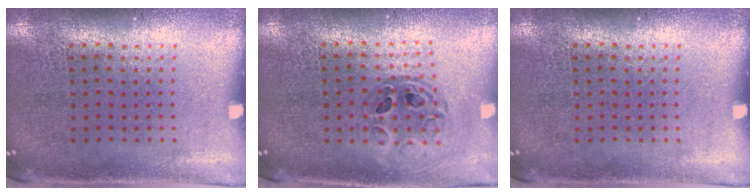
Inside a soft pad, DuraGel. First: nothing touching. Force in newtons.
{"total": 0.8, "press": 0.8, "slide": 0.1}
{"total": 0.0}